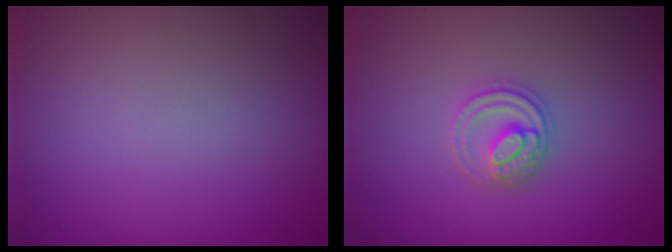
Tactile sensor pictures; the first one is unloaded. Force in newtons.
{"total": 2.5, "press": 2.4, "slide": 0.3}